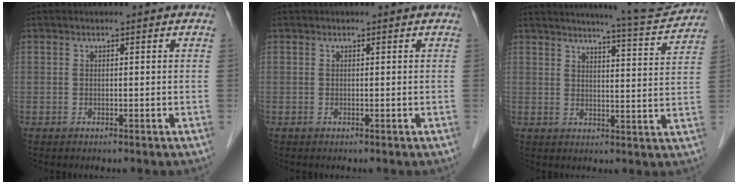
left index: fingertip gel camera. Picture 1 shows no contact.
{"total": 0.0}
{"total": 10.7, "force": [10.2, -0.3, 3.3], "torque": [-0.049, -0.018, 0.124]}